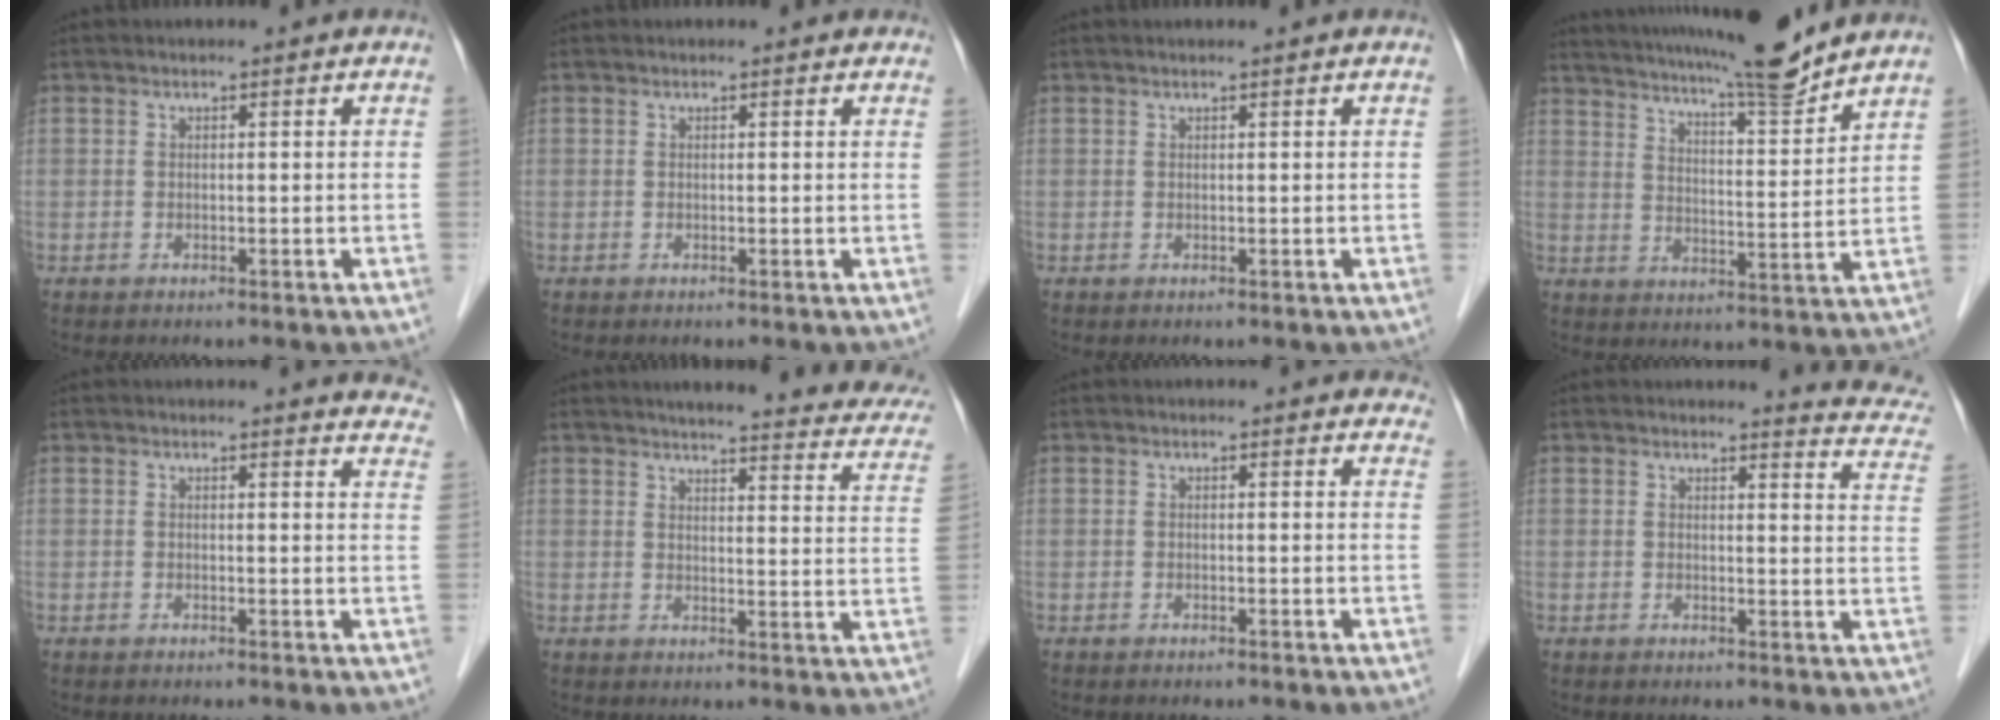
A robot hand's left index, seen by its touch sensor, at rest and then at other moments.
{"total": 1.8, "force": [1.6, 0.6, 0.6], "torque": [-0.013, 0.009, 0.009]}
{"total": 0.9, "force": [0.8, -0.1, 0.5], "torque": [-0.006, 0.009, 0.015]}
{"total": 14.9, "force": [13.5, -0.2, 6.2], "torque": [-0.106, -0.015, 0.198]}
{"total": 8.4, "force": [8.2, 1.4, 0.9], "torque": [0.028, -0.040, 0.047]}
{"total": 20.7, "force": [18.2, 3.1, 9.4], "torque": [-0.102, -0.032, 0.193]}
{"total": 5.6, "force": [5.1, 1.8, 1.3], "torque": [0.008, -0.004, 0.031]}
{"total": 7.9, "force": [7.8, 0.4, 1.2], "torque": [-0.001, -0.060, 0.057]}